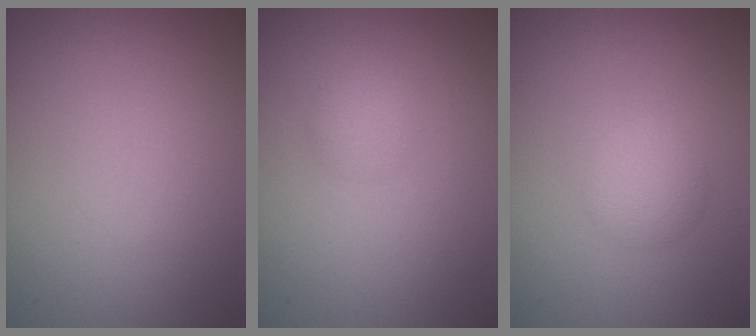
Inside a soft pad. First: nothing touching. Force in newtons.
{"total": 1.5, "press": 1.5, "slide": 0.1}
{"total": 2.2, "press": 2.2, "slide": 0.2}